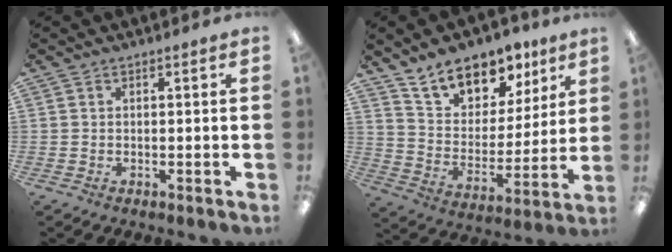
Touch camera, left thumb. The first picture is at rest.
{"total": 14.2, "force": [11.2, 7.7, 4.4], "torque": [-0.083, -0.078, 0.207]}